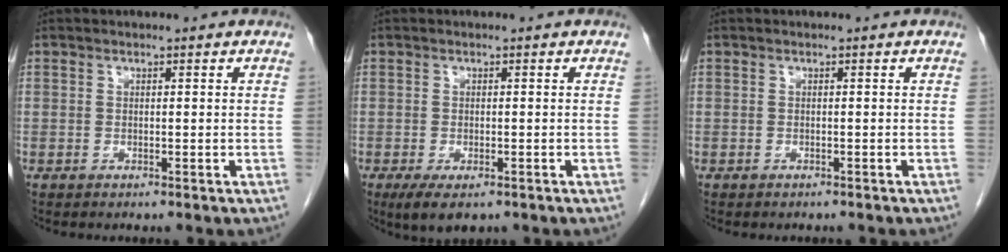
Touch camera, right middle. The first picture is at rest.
{"total": 4.4, "force": [-2.7, 1.7, 3.0], "torque": [-0.054, -0.010, -0.039]}
{"total": 1.3, "force": [-1.2, 0.5, 0.4], "torque": [-0.014, -0.002, -0.014]}